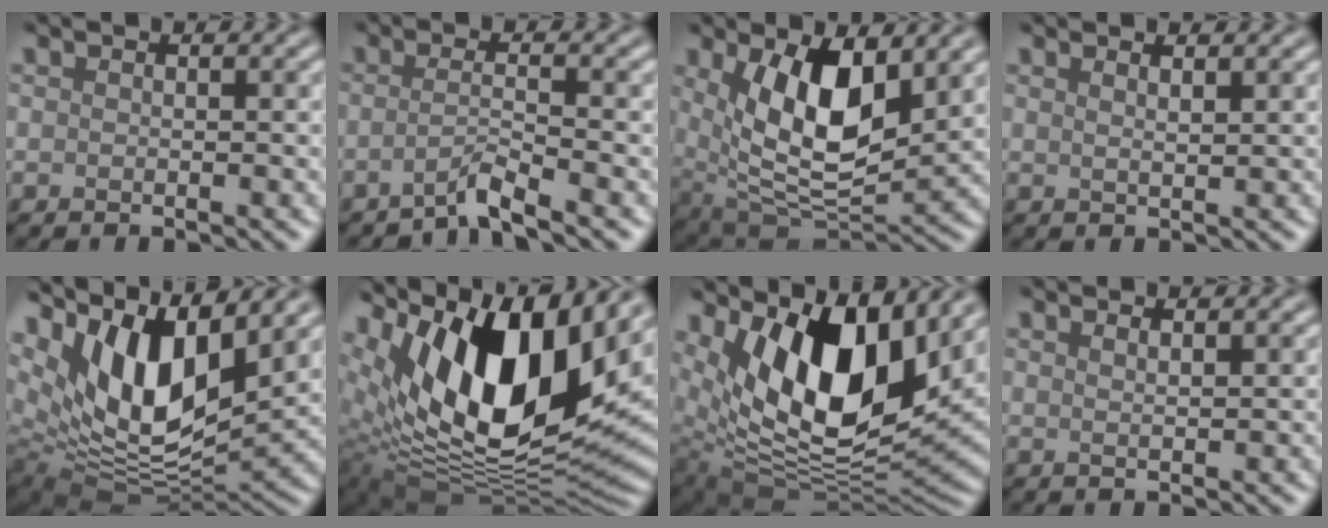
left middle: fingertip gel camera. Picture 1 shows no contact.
{"total": 2.5, "force": [-1.6, 0.2, 1.9], "torque": [-0.023, 0.004, -0.049]}
{"total": 9.7, "force": [2.5, 4.6, 8.2], "torque": [-0.153, -0.019, 0.046]}
{"total": 1.6, "force": [1.1, 0.5, 1.0], "torque": [-0.006, 0.002, 0.008]}
{"total": 13.2, "force": [6.5, 5.7, 10.0], "torque": [-0.181, 0.000, 0.124]}
{"total": 16.3, "force": [6.8, 7.6, 12.7], "torque": [-0.216, -0.002, 0.112]}
{"total": 13.1, "force": [5.3, 6.6, 10.0], "torque": [-0.171, -0.019, 0.100]}
{"total": 1.1, "force": [0.8, 0.3, 0.7], "torque": [-0.003, -0.001, 0.009]}